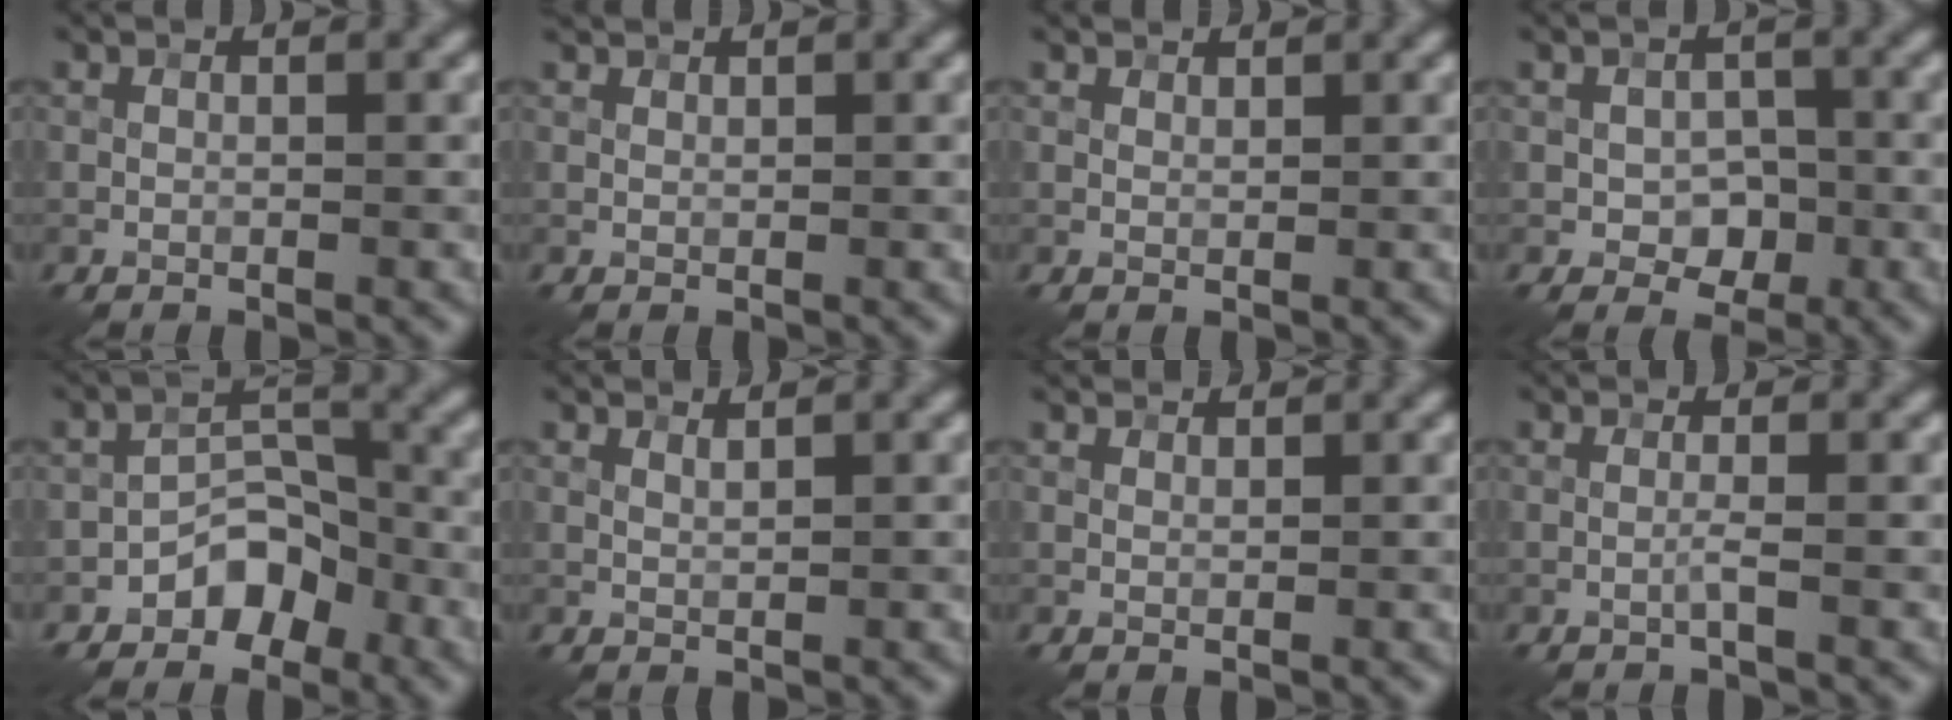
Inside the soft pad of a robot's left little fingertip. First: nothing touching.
{"total": 0.8, "force": [0.8, 0.1, 0.1], "torque": [-0.005, 0.004, 0.018]}
{"total": 1.3, "force": [1.2, 0.5, 0.3], "torque": [-0.009, 0.002, 0.019]}
{"total": 2.9, "force": [-0.6, 2.2, 1.8], "torque": [-0.024, -0.002, -0.012]}
{"total": 4.5, "force": [-2.8, 2.8, 2.3], "torque": [-0.023, 0.011, -0.050]}
{"total": 0.8, "force": [0.7, 0.0, 0.3], "torque": [-0.006, 0.001, 0.014]}
{"total": 1.6, "force": [1.5, 0.5, 0.4], "torque": [-0.015, 0.003, 0.021]}
{"total": 0.8, "force": [-0.2, -0.1, 0.8], "torque": [-0.017, 0.001, -0.010]}